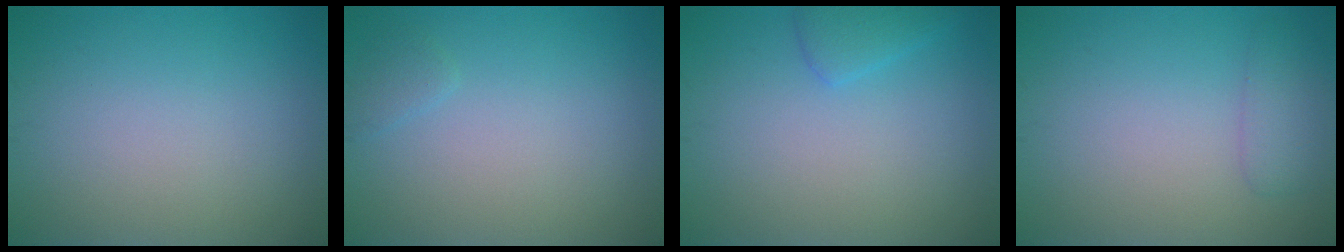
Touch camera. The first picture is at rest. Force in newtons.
{"total": 0.8, "press": 0.8, "slide": 0.1}
{"total": 1.7, "press": 1.7, "slide": 0.1}
{"total": 1.5, "press": 1.5, "slide": 0.2}